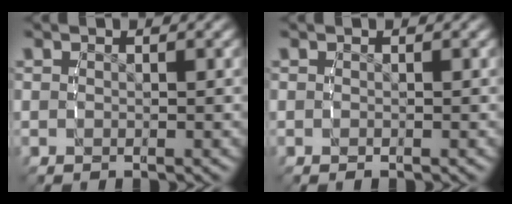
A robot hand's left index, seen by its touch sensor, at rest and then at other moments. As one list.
[{"total": 0.0}]